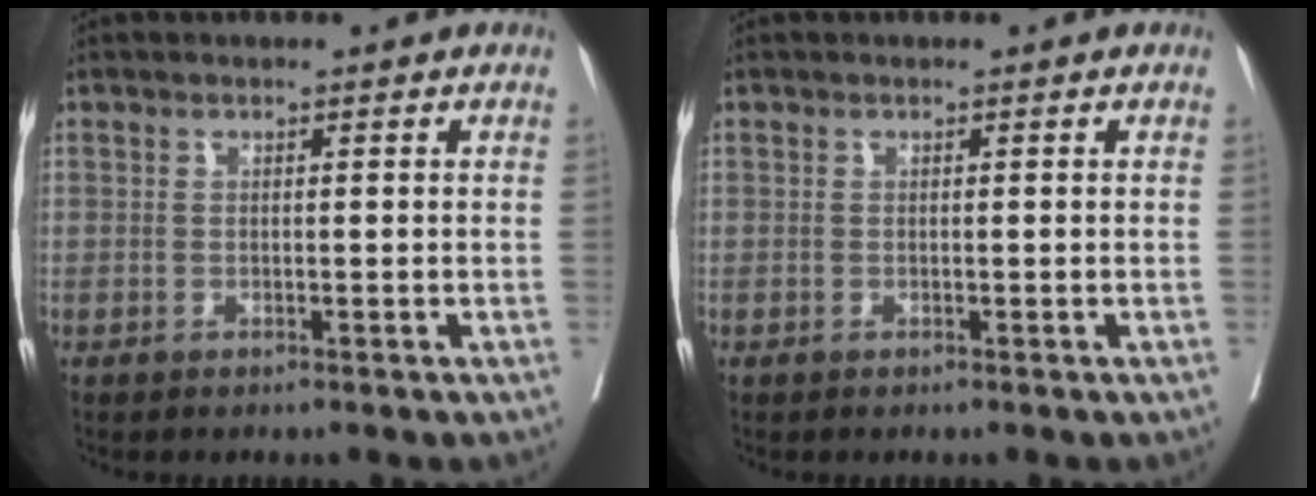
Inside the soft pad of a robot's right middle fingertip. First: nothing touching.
{"total": 0.0}